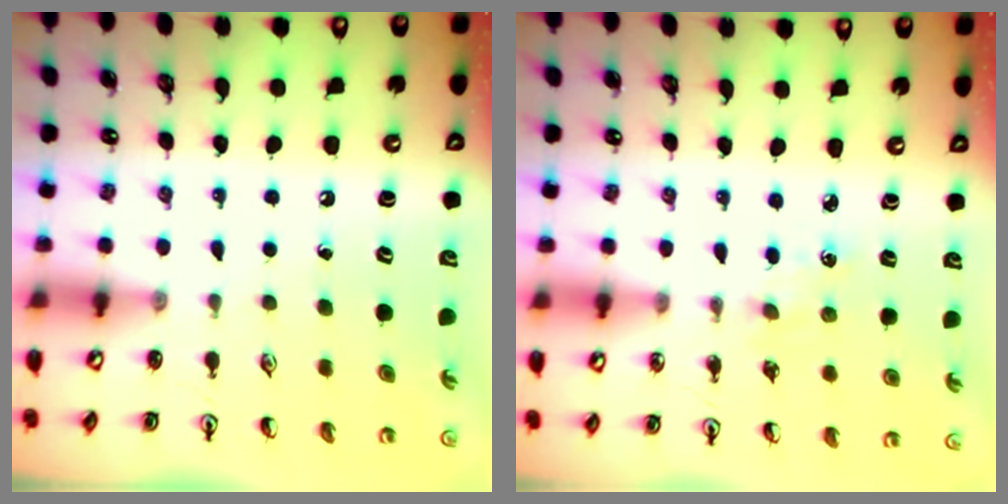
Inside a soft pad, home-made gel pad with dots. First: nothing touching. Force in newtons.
{"total": 2.9, "press": 2.8, "slide": 0.4}